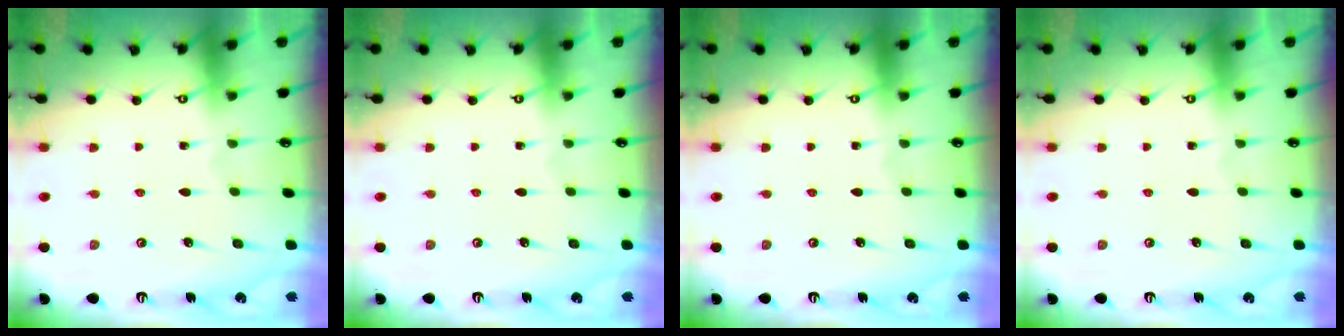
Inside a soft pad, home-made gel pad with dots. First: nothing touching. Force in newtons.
{"total": 0.0}
{"total": 0.0}
{"total": 0.0}